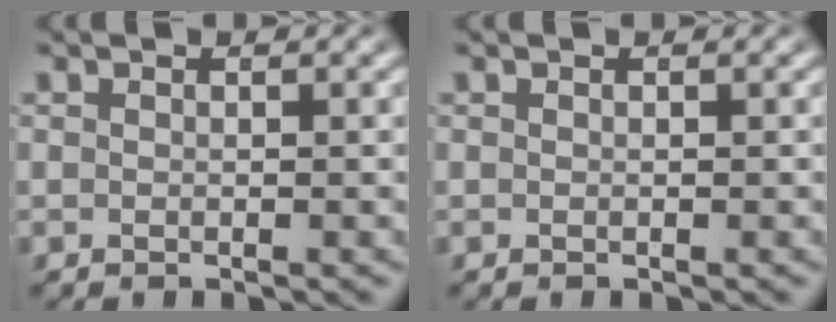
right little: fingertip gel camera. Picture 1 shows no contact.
{"total": 0.0}